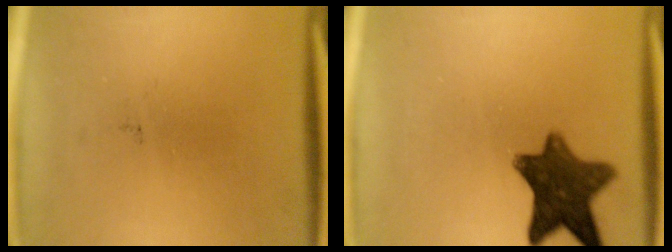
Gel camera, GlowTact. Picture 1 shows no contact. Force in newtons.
{"total": 10.5}